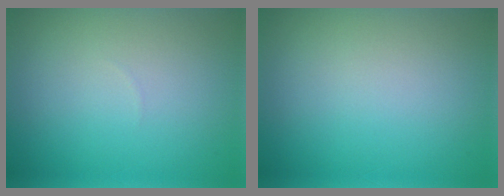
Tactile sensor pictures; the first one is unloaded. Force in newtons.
{"total": 0.0}